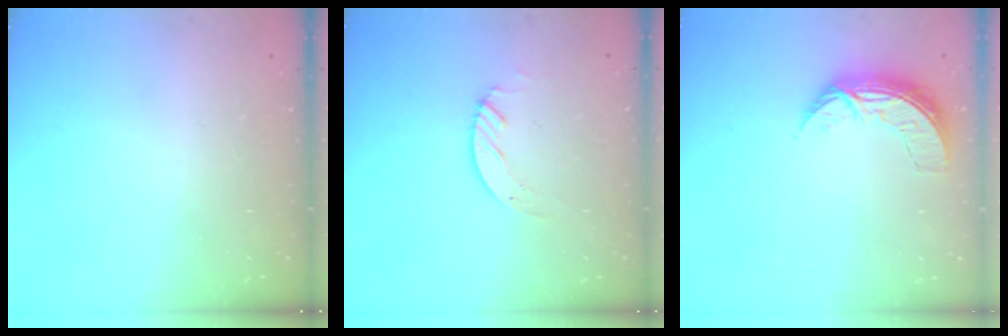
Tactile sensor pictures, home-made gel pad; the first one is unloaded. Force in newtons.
{"total": 2.4, "press": 2.4, "slide": 0.2}
{"total": 7.3, "press": 7.3, "slide": 0.6}